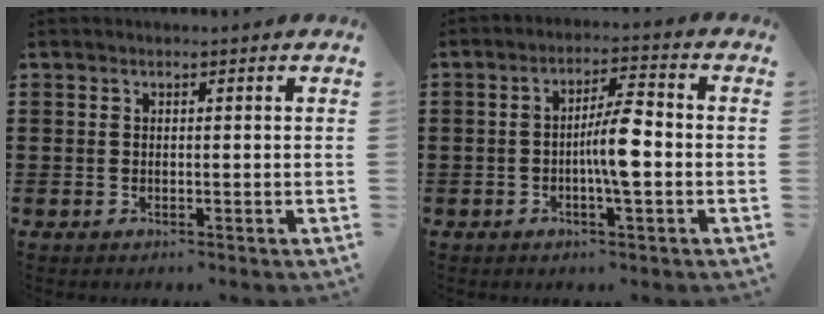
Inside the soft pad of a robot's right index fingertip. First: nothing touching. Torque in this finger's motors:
{"motor_torque": [2.14, 0.00, 0.31, 0.14]}